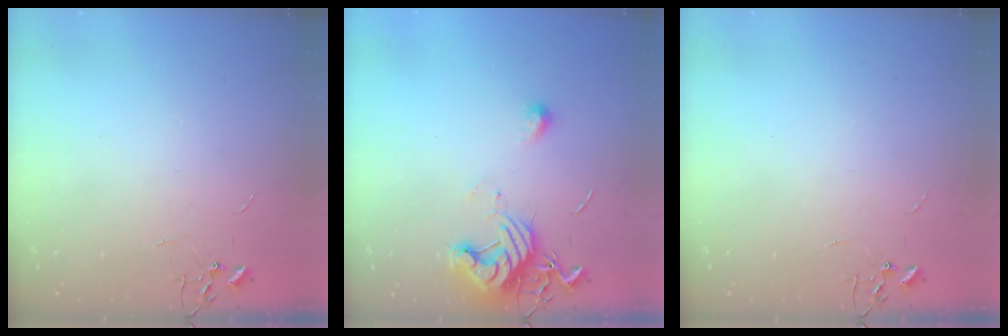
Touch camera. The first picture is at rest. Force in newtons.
{"total": 12.7, "press": 12.7, "slide": 0.5}
{"total": 0.0}